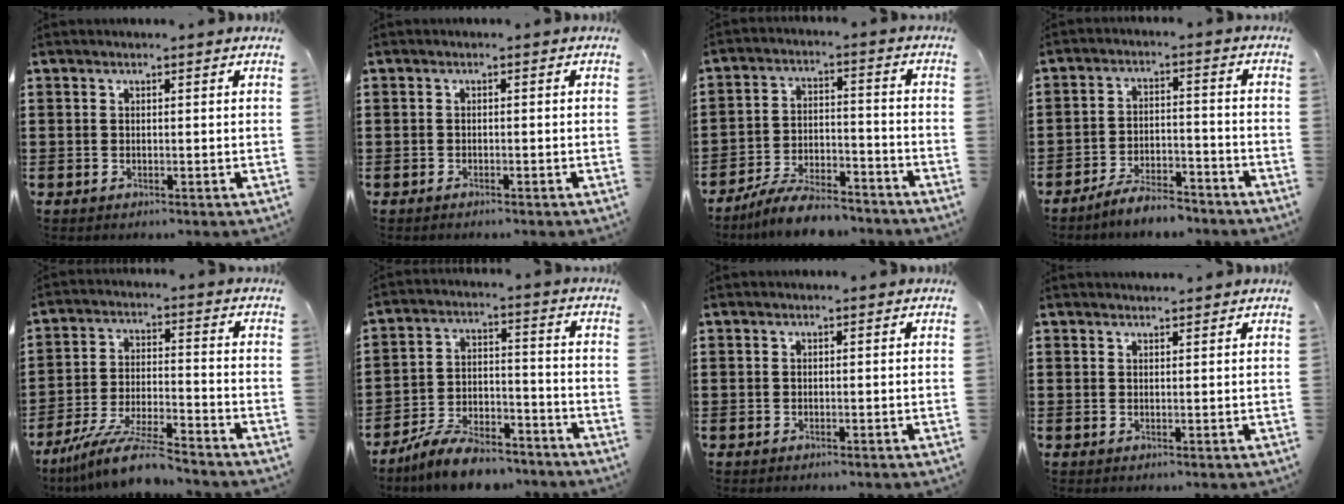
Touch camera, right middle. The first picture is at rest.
{"total": 0.5, "force": [-0.5, 0.1, 0.1], "torque": [-0.004, -0.002, -0.010]}
{"total": 7.7, "force": [-7.1, 1.3, 2.7], "torque": [-0.053, 0.012, -0.137]}
{"total": 5.5, "force": [-5.2, 0.7, 1.6], "torque": [-0.032, 0.005, -0.102]}
{"total": 9.8, "force": [-8.5, 0.5, 4.7], "torque": [-0.095, 0.006, -0.167]}
{"total": 8.5, "force": [-7.7, 2.0, 3.1], "torque": [-0.056, 0.023, -0.147]}
{"total": 0.0}
{"total": 1.1, "force": [1.1, 0.1, 0.0], "torque": [-0.002, 0.000, 0.022]}